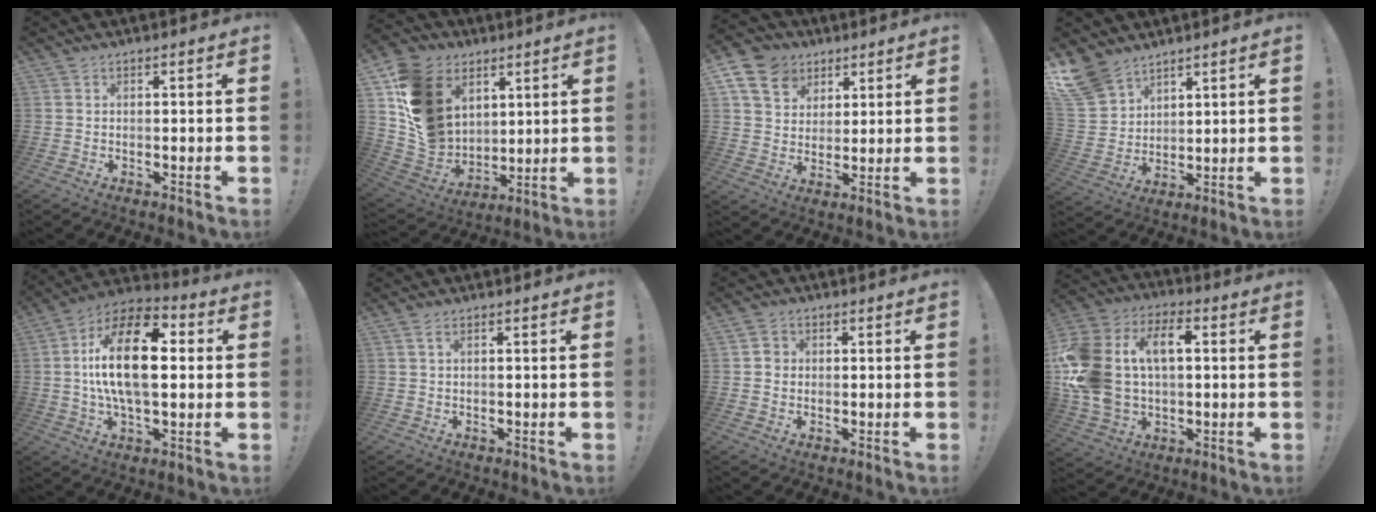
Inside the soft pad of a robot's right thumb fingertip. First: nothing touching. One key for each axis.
{"total": 18.5, "fx": 7.0, "fy": 14.5, "fz": 9.1, "tx": -0.168, "ty": -0.033, "tz": 0.149}
{"total": 12.3, "fx": 6.2, "fy": 9.6, "fz": 4.7, "tx": -0.071, "ty": -0.032, "tz": 0.124}
{"total": 10.7, "fx": 8.3, "fy": 6.0, "fz": 3.0, "tx": -0.070, "ty": -0.057, "tz": 0.167}
{"total": 20.7, "fx": 2.3, "fy": 9.9, "fz": 18.0, "tx": -0.317, "ty": 0.002, "tz": 0.025}
{"total": 1.4, "fx": 0.6, "fy": 0.2, "fz": 1.3, "tx": -0.027, "ty": 0.001, "tz": 0.010}
{"total": 2.9, "fx": 0.0, "fy": 2.8, "fz": 0.9, "tx": -0.004, "ty": 0.004, "tz": -0.002}
{"total": 21.9, "fx": 3.8, "fy": 14.9, "fz": 15.7, "tx": -0.317, "ty": -0.001, "tz": 0.071}